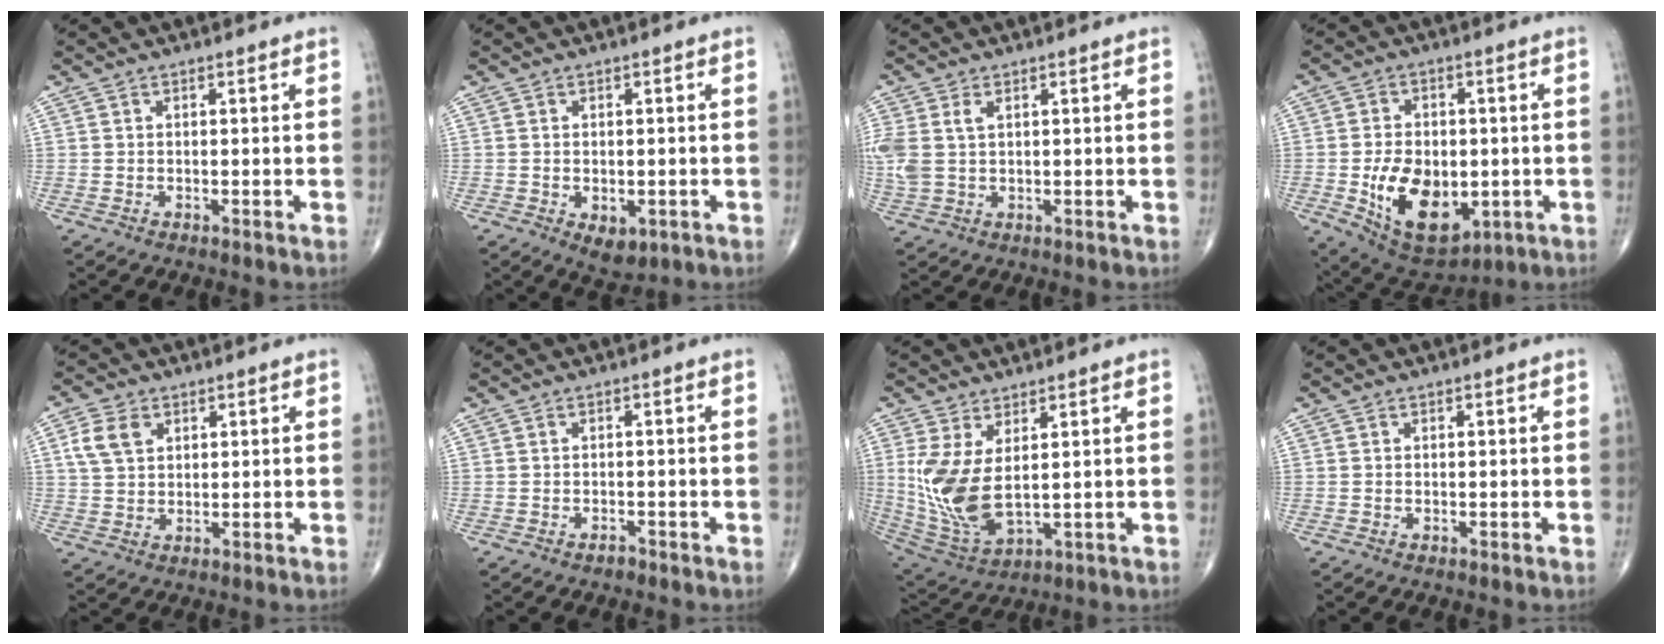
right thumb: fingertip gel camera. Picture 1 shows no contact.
{"total": 4.6, "force": [-1.5, 2.8, 3.3], "torque": [-0.041, -0.001, -0.010]}
{"total": 6.4, "force": [1.5, 3.9, 4.8], "torque": [-0.132, 0.012, 0.039]}
{"total": 15.7, "force": [-3.0, 9.9, 11.8], "torque": [-0.162, -0.006, -0.027]}
{"total": 5.9, "force": [2.2, 4.1, 3.6], "torque": [-0.065, 0.002, 0.044]}
{"total": 0.9, "force": [-0.7, 0.5, 0.3], "torque": [-0.003, 0.001, -0.014]}
{"total": 12.0, "force": [1.9, 5.7, 10.4], "torque": [-0.225, -0.022, 0.058]}
{"total": 0.0}